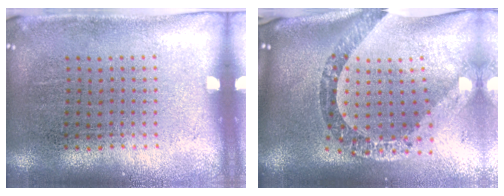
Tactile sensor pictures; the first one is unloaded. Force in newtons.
{"total": 3.1, "press": 2.3, "slide": 2.1}